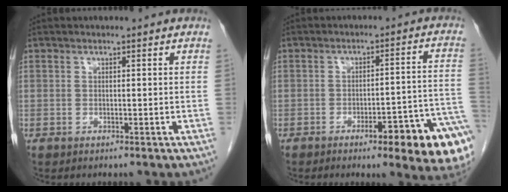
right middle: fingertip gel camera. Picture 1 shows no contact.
{"total": 13.4, "force": [-7.4, 1.2, 11.1], "torque": [-0.061, 0.022, -0.088]}